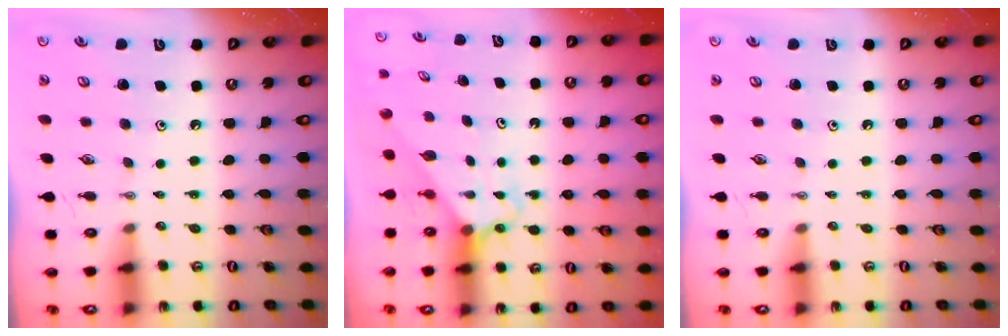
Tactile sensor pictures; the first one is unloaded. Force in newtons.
{"total": 2.7, "press": 2.7, "slide": 0.1}
{"total": 0.0}